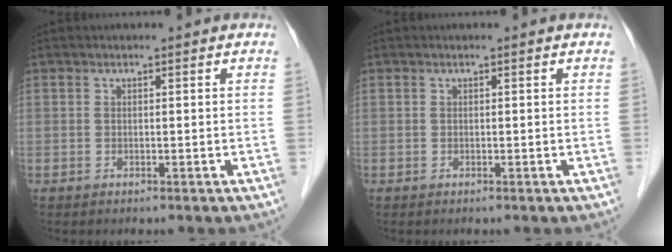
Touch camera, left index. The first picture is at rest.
{"total": 0.0}